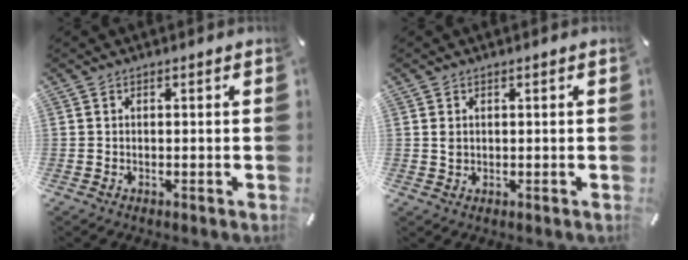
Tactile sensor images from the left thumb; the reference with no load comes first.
{"total": 1.5, "force": [0.3, 1.3, 0.8], "torque": [-0.009, 0.002, 0.003]}